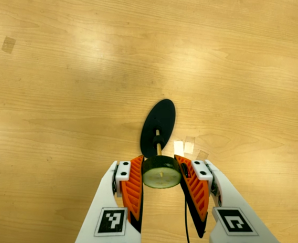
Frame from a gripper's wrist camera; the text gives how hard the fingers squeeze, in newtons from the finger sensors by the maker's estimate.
{"total": 10.2, "left": 10.1, "right": 10.3}